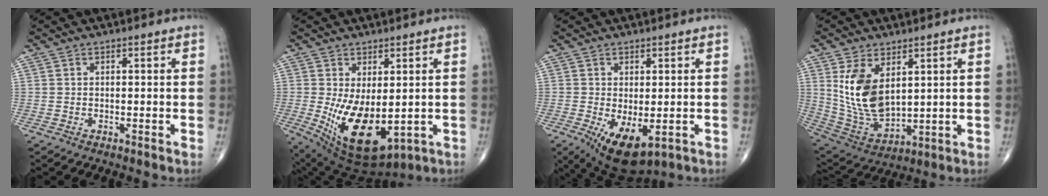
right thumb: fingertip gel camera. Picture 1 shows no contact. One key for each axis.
{"total": 13.9, "fx": -1.4, "fy": 7.0, "fz": 11.9, "tx": -0.199, "ty": -0.024, "tz": 0.005}
{"total": 9.1, "fx": -2.9, "fy": 4.3, "fz": 7.4, "tx": -0.112, "ty": -0.017, "tz": -0.032}
{"total": 13.9, "fx": 4.0, "fy": 7.8, "fz": 10.8, "tx": -0.192, "ty": -0.023, "tz": 0.099}